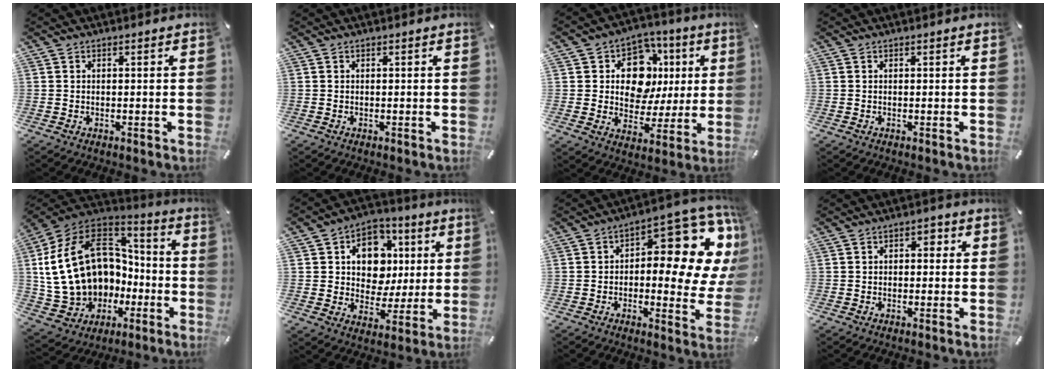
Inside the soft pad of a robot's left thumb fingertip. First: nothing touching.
{"total": 0.0}
{"total": 13.8, "force": [3.1, 11.1, 7.7], "torque": [-0.110, -0.010, 0.061]}
{"total": 0.0}
{"total": 23.2, "force": [1.6, 18.6, 13.9], "torque": [-0.293, -0.013, 0.063]}
{"total": 11.9, "force": [1.7, 10.4, 5.5], "torque": [-0.084, -0.001, 0.038]}
{"total": 14.1, "force": [6.4, 5.8, 11.2], "torque": [-0.131, -0.071, 0.096]}
{"total": 2.3, "force": [-0.4, 1.8, 1.4], "torque": [-0.021, 0.010, -0.015]}